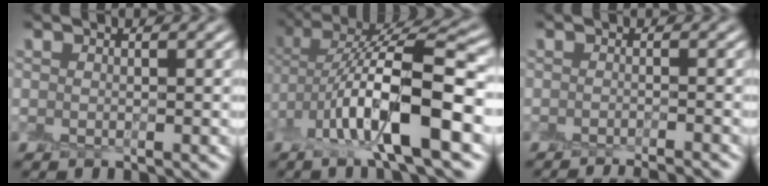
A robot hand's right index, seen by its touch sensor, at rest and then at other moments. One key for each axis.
{"total": 10.4, "fx": -2.5, "fy": 3.3, "fz": 9.6, "tx": -0.180, "ty": 0.007, "tz": -0.053}
{"total": 2.6, "fx": -2.4, "fy": 0.2, "fz": 1.1, "tx": -0.003, "ty": -0.004, "tz": -0.034}